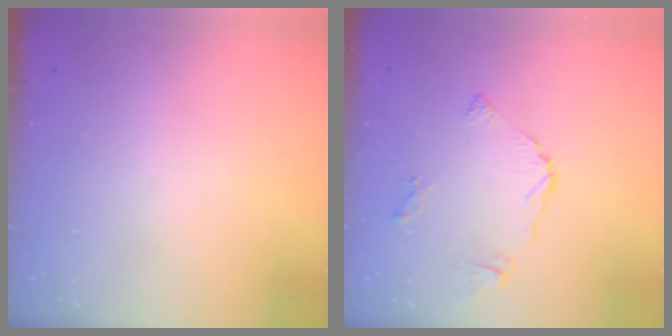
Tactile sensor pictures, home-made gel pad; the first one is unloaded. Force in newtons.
{"total": 7.2, "press": 7.1, "slide": 0.8}